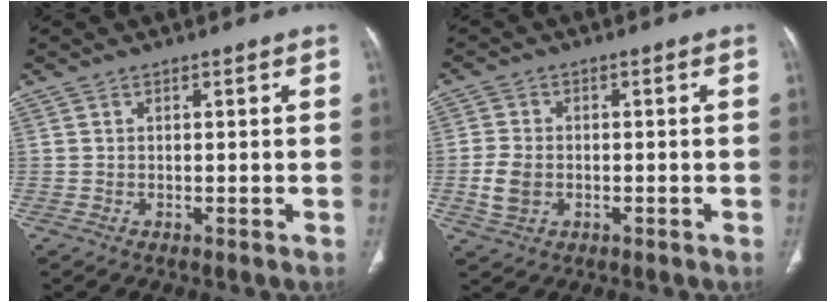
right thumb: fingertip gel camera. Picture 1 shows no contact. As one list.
[{"total": 5.1, "force": [-1.1, 3.8, 3.2], "torque": [-0.065, 0.006, -0.018]}]